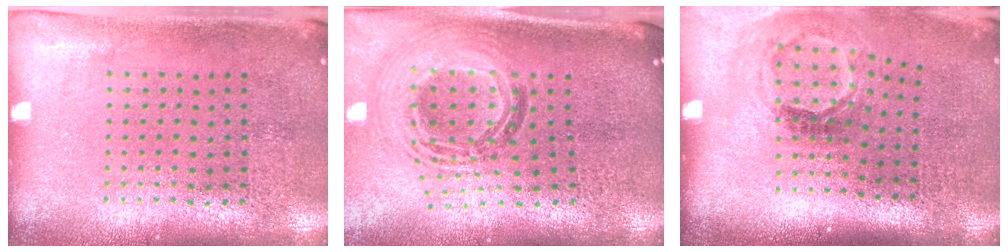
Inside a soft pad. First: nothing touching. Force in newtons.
{"total": 1.9, "press": 1.6, "slide": 1.0}
{"total": 1.9, "press": 1.2, "slide": 1.5}